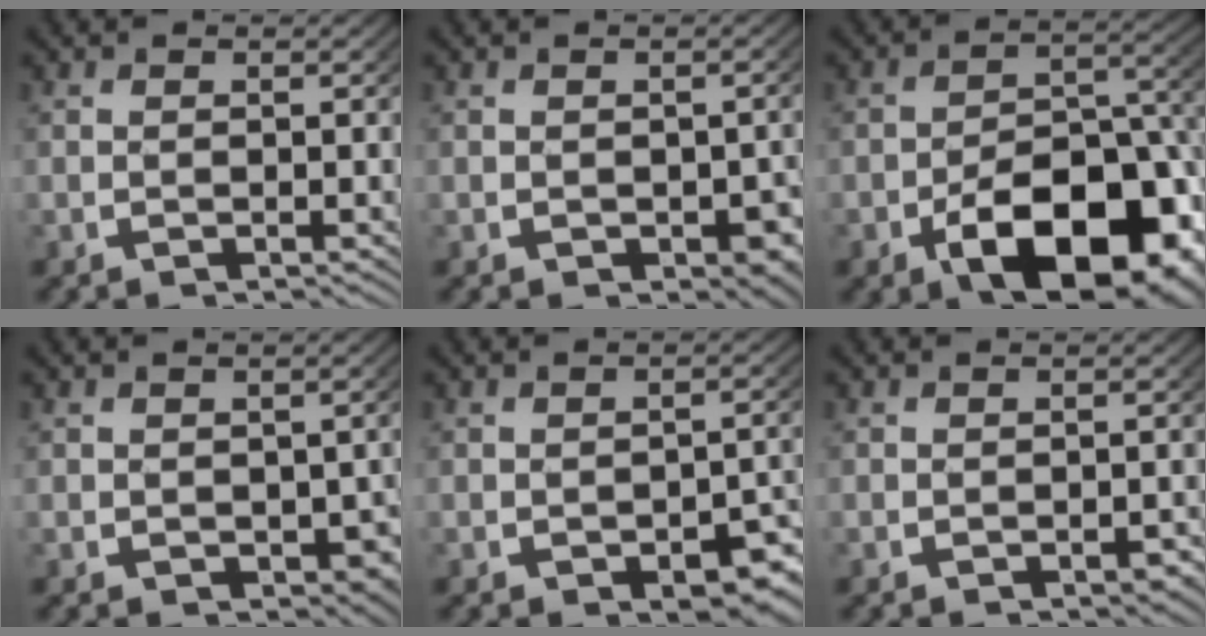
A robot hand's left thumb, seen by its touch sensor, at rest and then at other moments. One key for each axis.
{"total": 2.7, "fx": -0.7, "fy": 2.0, "fz": 1.7, "tx": -0.021, "ty": -0.019, "tz": 0.001}
{"total": 13.1, "fx": -4.4, "fy": 7.7, "fz": 9.7, "tx": -0.151, "ty": -0.047, "tz": -0.044}
{"total": 3.0, "fx": -0.4, "fy": 2.3, "fz": 1.8, "tx": -0.021, "ty": -0.021, "tz": 0.011}
{"total": 4.0, "fx": -1.5, "fy": 2.4, "fz": 2.9, "tx": -0.037, "ty": -0.021, "tz": -0.010}
{"total": 0.8, "fx": -0.4, "fy": 0.5, "fz": 0.4, "tx": -0.006, "ty": -0.006, "tz": -0.004}